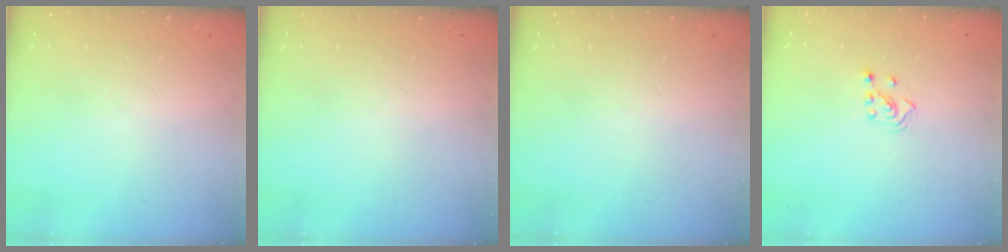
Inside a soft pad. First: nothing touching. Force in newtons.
{"total": 0.0}
{"total": 0.0}
{"total": 3.4, "press": 3.4, "slide": 0.6}